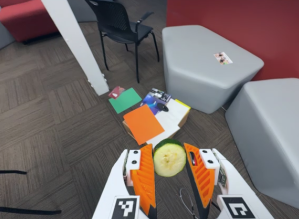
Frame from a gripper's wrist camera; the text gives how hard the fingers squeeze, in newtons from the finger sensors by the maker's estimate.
{"total": 9.2, "left": 9.7, "right": 8.8}